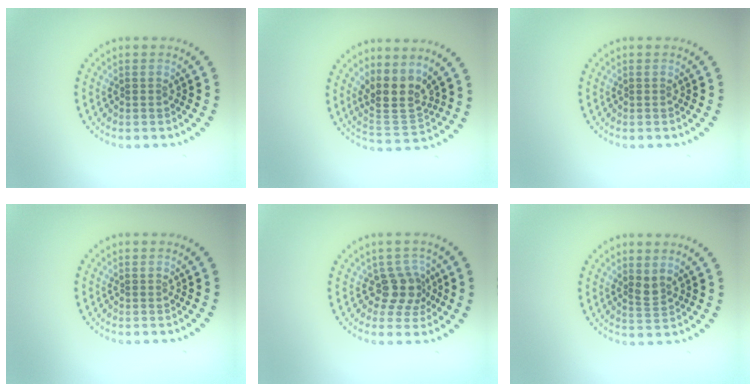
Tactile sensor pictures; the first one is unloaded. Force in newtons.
{"total": 4.0, "press": 3.3, "slide": 2.3}
{"total": 0.0}
{"total": 0.0}
{"total": 2.6, "press": 2.0, "slide": 1.7}
{"total": 1.4, "press": 1.1, "slide": 0.9}